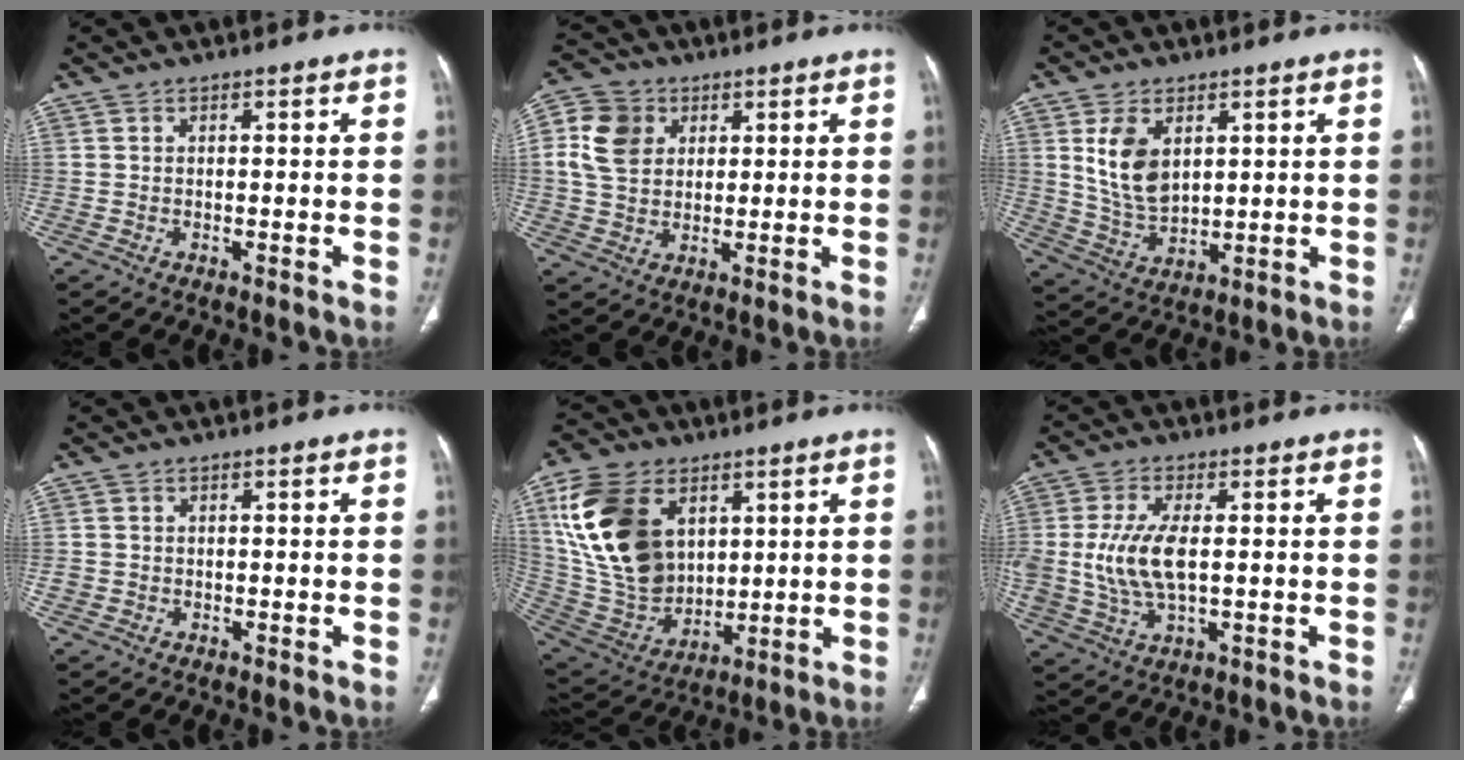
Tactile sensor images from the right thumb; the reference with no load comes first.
{"total": 10.2, "force": [2.7, 8.2, 5.4], "torque": [-0.093, 0.004, 0.048]}
{"total": 10.1, "force": [3.2, 6.3, 7.2], "torque": [-0.120, -0.018, 0.076]}
{"total": 1.6, "force": [-0.2, 1.6, 0.4], "torque": [-0.004, 0.004, -0.002]}
{"total": 21.9, "force": [6.8, 15.0, 14.5], "torque": [-0.269, -0.022, 0.145]}
{"total": 10.5, "force": [0.4, 5.1, 9.1], "torque": [-0.202, -0.004, 0.015]}